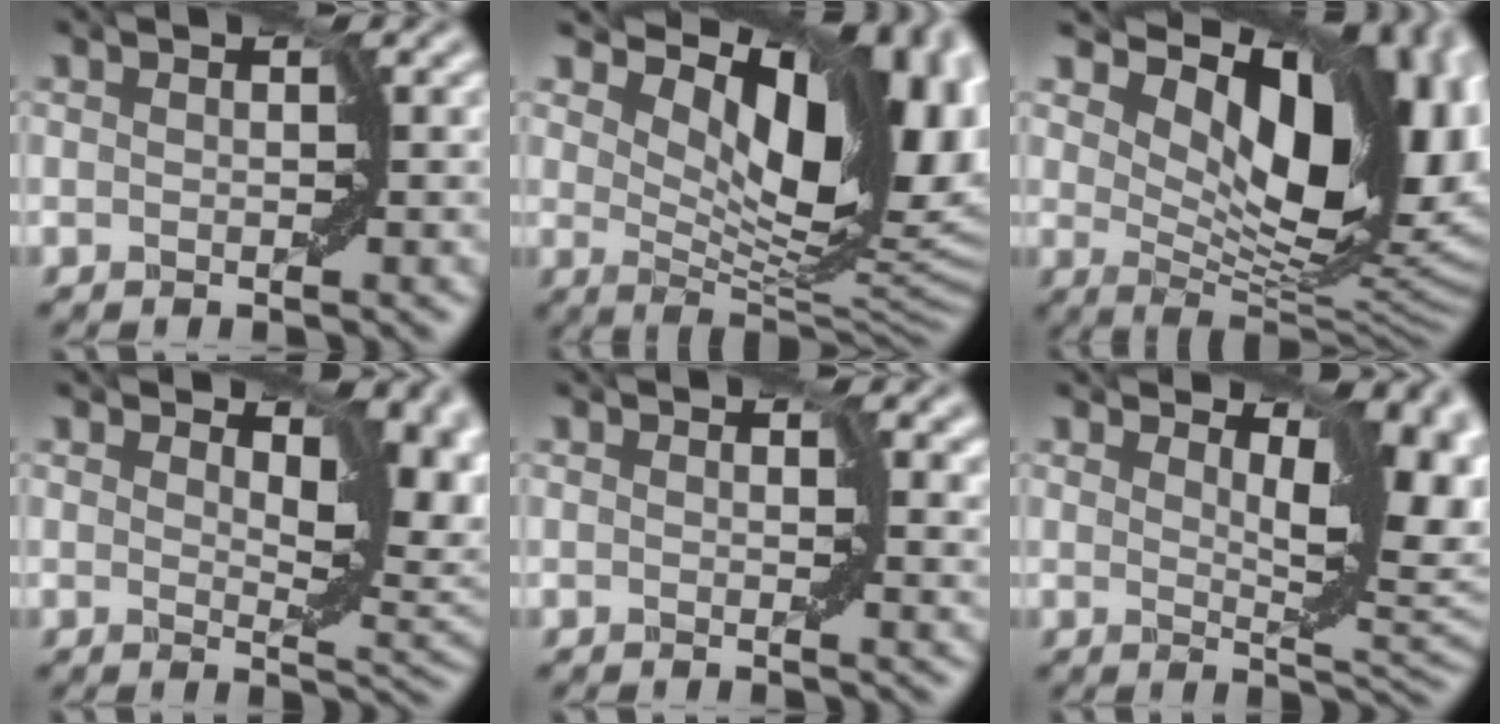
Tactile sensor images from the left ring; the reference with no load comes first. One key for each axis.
{"total": 14.3, "fx": 4.8, "fy": 6.9, "fz": 11.6, "tx": -0.165, "ty": -0.011, "tz": 0.088}
{"total": 15.8, "fx": 5.2, "fy": 8.2, "fz": 12.5, "tx": -0.169, "ty": -0.006, "tz": 0.093}
{"total": 8.8, "fx": 2.0, "fy": 4.5, "fz": 7.3, "tx": -0.101, "ty": -0.005, "tz": 0.032}
{"total": 2.4, "fx": 0.8, "fy": 1.5, "fz": 1.7, "tx": -0.015, "ty": -0.001, "tz": 0.005}
{"total": 8.9, "fx": 1.9, "fy": 4.1, "fz": 7.7, "tx": -0.107, "ty": -0.004, "tz": 0.031}